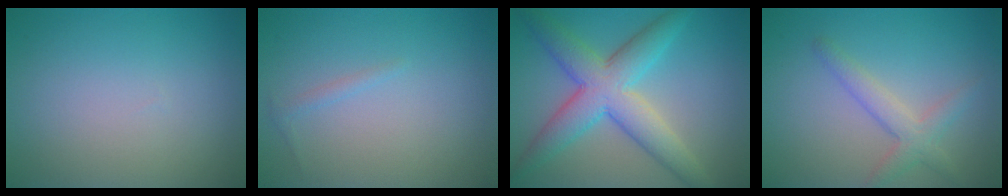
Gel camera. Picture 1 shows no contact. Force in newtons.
{"total": 0.6, "press": 0.6, "slide": 0.1}
{"total": 7.2, "press": 7.2, "slide": 0.1}
{"total": 2.7, "press": 2.7, "slide": 0.1}